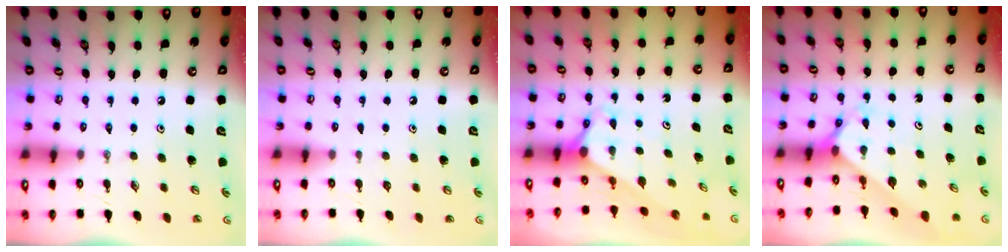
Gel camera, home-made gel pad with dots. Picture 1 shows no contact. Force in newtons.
{"total": 0.8, "press": 0.8, "slide": 0.1}
{"total": 2.9, "press": 2.9, "slide": 0.0}
{"total": 2.5, "press": 2.5, "slide": 0.3}